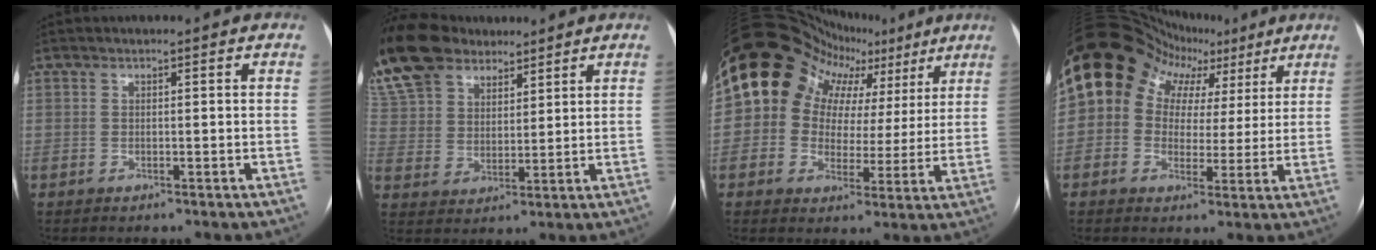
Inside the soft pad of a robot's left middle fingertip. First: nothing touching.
{"total": 18.8, "force": [14.5, 10.0, 6.8], "torque": [-0.197, 0.043, 0.272]}
{"total": 15.7, "force": [8.0, 12.0, 6.3], "torque": [-0.081, 0.056, 0.104]}
{"total": 14.2, "force": [5.8, 11.2, 6.4], "torque": [-0.093, 0.068, 0.088]}